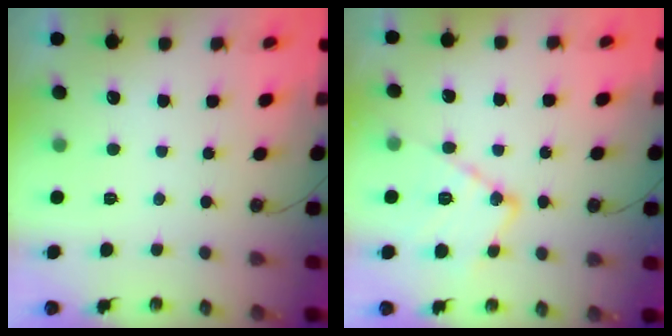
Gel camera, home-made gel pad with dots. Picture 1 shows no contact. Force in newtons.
{"total": 14.0, "press": 14.0, "slide": 1.1}